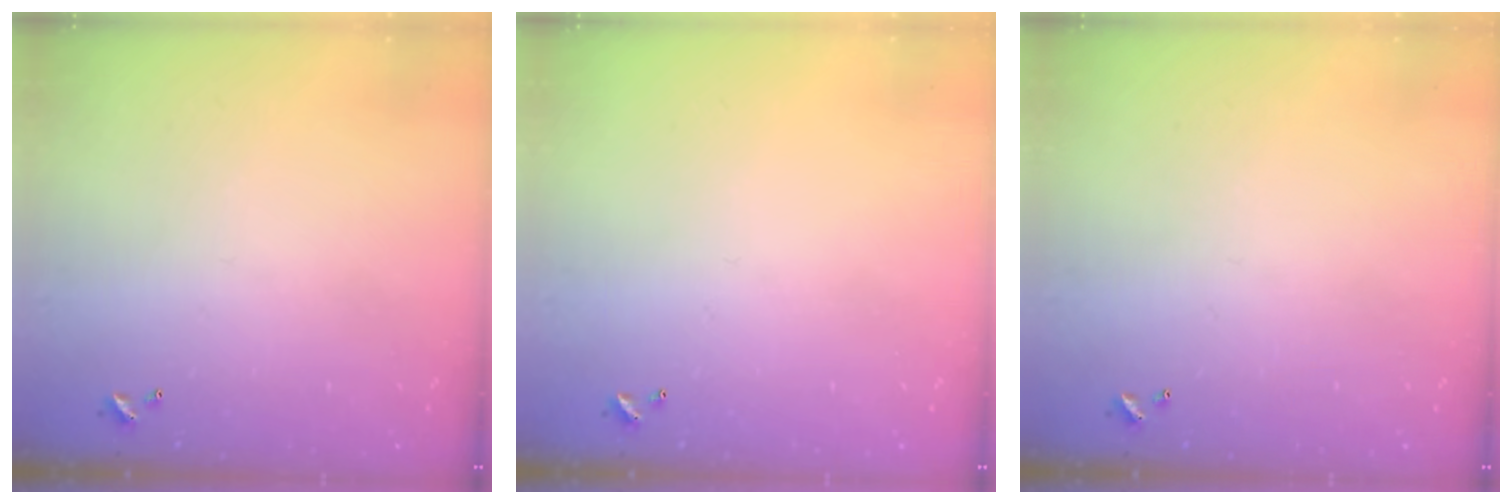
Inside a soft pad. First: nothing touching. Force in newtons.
{"total": 0.0}
{"total": 0.0}